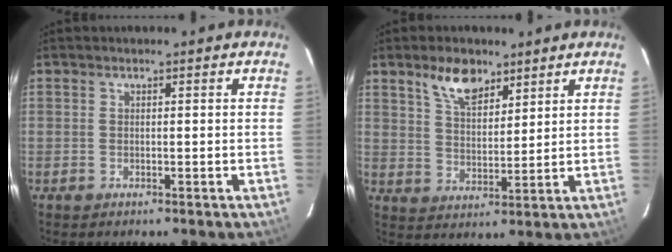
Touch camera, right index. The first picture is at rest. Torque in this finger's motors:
{"motor_torque": [0.20, 0.17, 0.12, 0.06]}